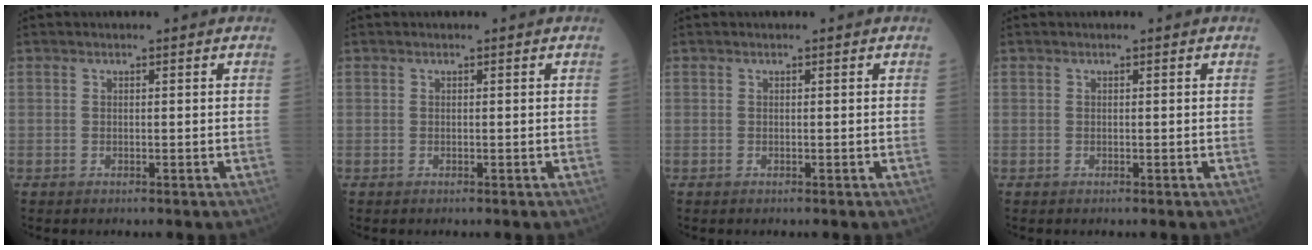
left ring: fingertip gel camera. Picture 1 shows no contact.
{"total": 0.0}
{"total": 0.0}
{"total": 0.0}